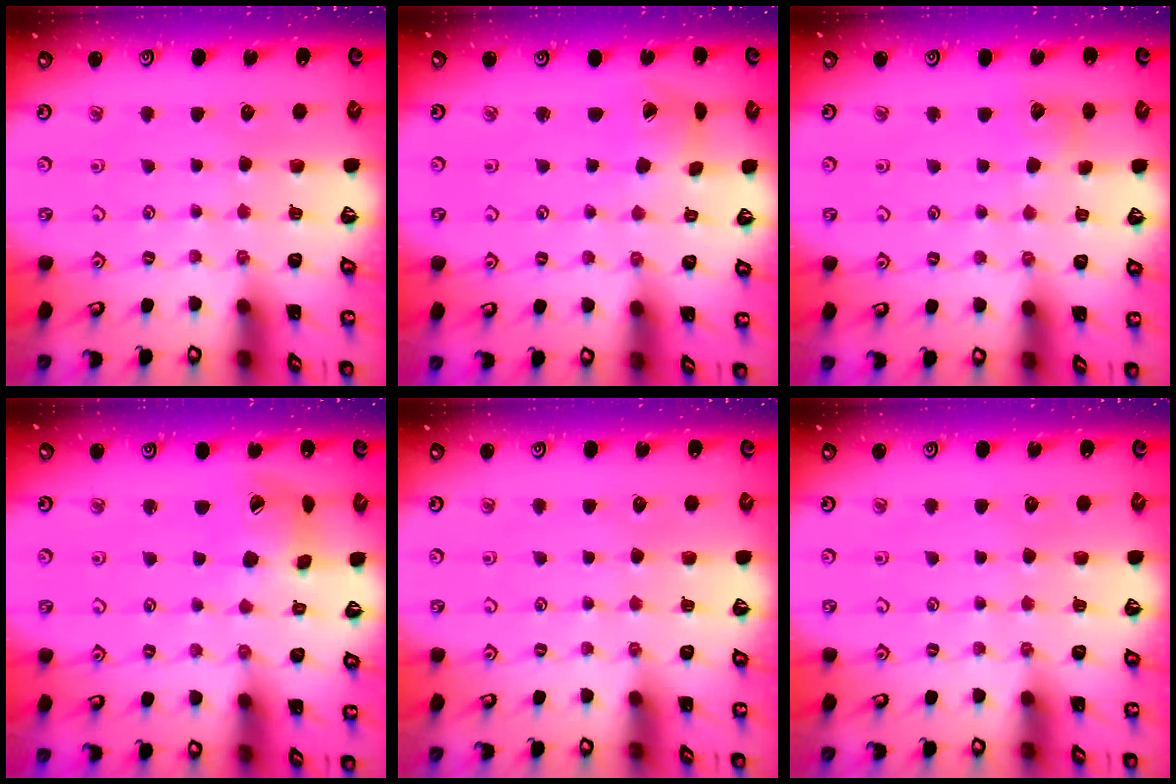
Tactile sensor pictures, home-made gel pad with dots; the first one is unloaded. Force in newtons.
{"total": 2.2, "press": 2.2, "slide": 0.4}
{"total": 6.5, "press": 6.5, "slide": 0.6}
{"total": 8.8, "press": 8.7, "slide": 1.2}
{"total": 0.0}
{"total": 0.0}